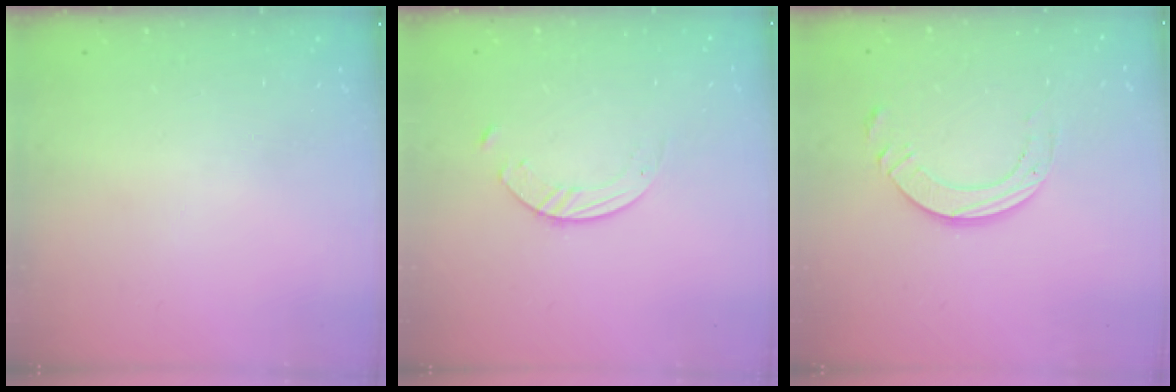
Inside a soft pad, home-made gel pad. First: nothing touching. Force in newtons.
{"total": 1.4, "press": 1.4, "slide": 0.2}
{"total": 8.8, "press": 8.7, "slide": 0.9}